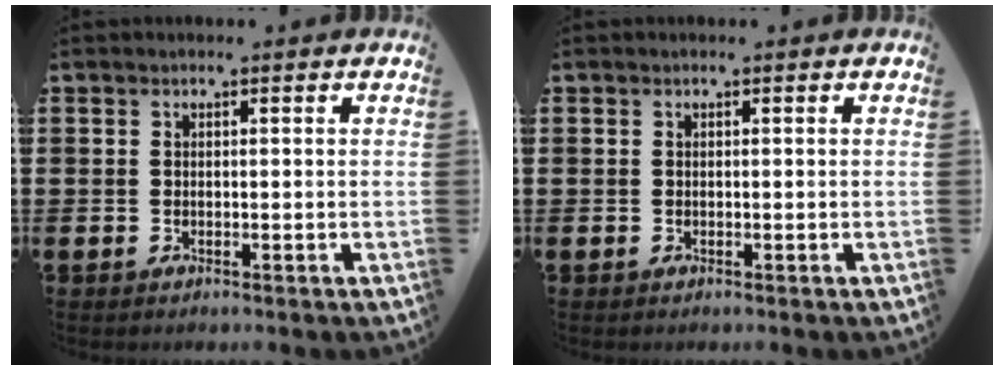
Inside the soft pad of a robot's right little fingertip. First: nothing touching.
{"total": 0.0}